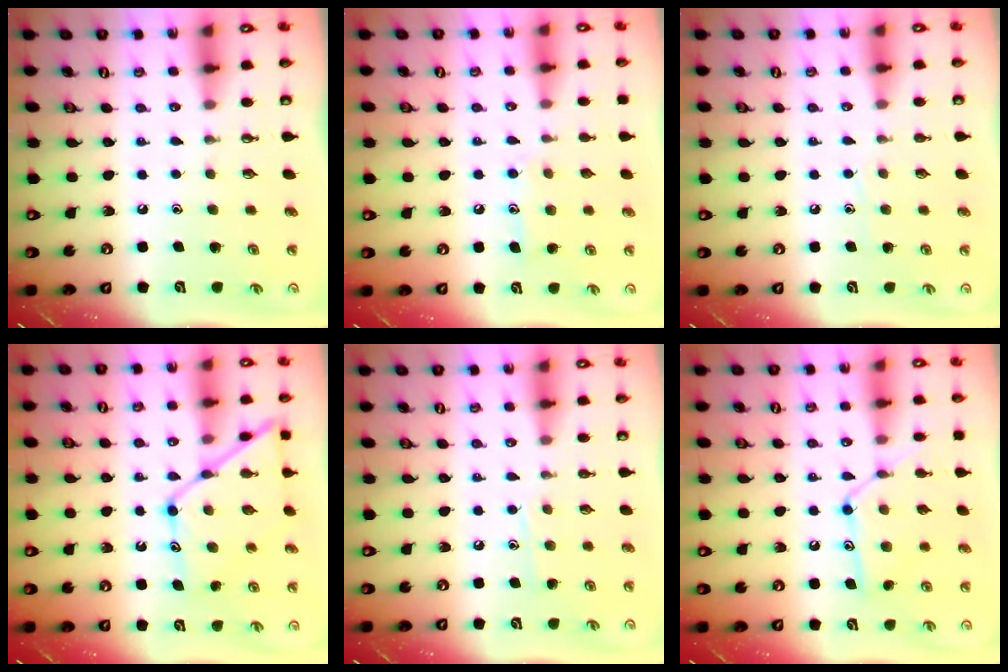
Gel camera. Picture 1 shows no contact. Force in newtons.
{"total": 9.2, "press": 9.2, "slide": 0.6}
{"total": 4.9, "press": 4.9, "slide": 0.5}
{"total": 15.4, "press": 15.3, "slide": 1.3}
{"total": 6.6, "press": 6.5, "slide": 0.7}
{"total": 12.2, "press": 12.2, "slide": 0.8}